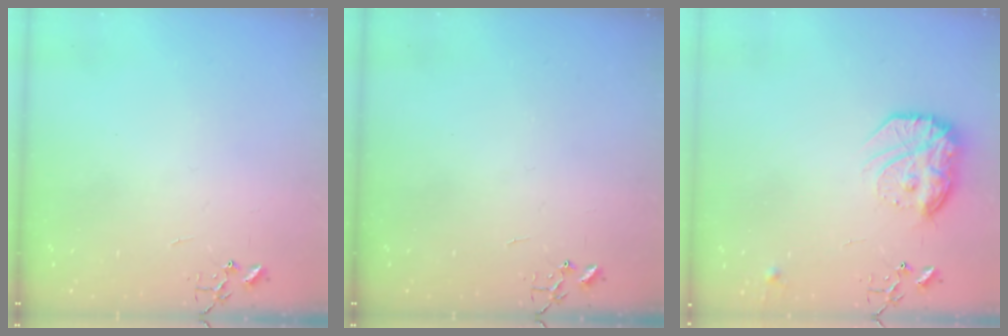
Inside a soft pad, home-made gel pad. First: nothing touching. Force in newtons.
{"total": 0.0}
{"total": 16.9, "press": 16.8, "slide": 1.4}